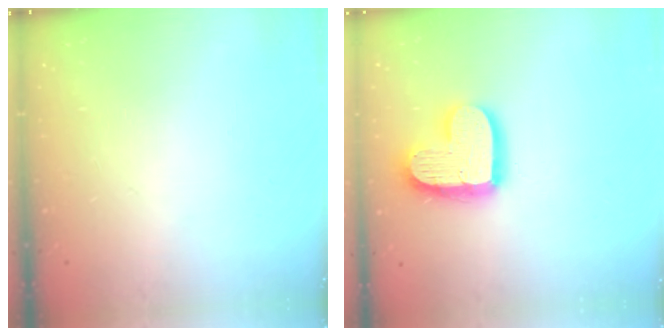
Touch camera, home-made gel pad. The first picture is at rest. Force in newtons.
{"total": 15.6, "press": 15.5, "slide": 1.3}